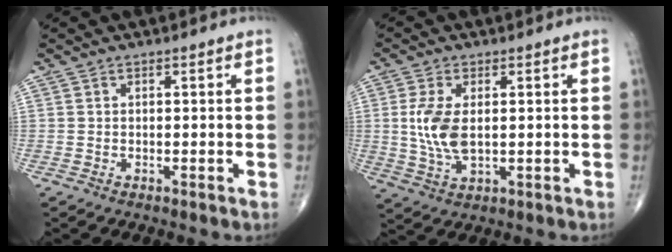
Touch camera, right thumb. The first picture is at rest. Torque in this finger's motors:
{"motor_torque": [0.20, 0.20, 0.70, 0.39, 0.14]}